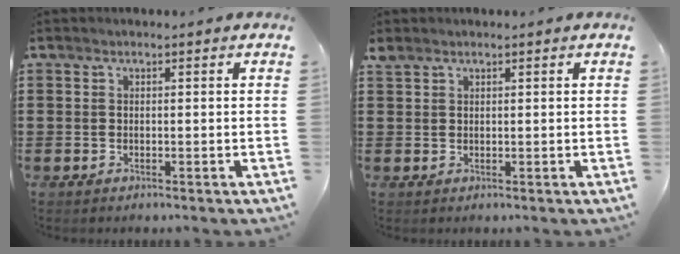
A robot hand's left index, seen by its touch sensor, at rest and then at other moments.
{"total": 1.2, "force": [1.0, 0.5, 0.4], "torque": [-0.010, 0.002, 0.020]}